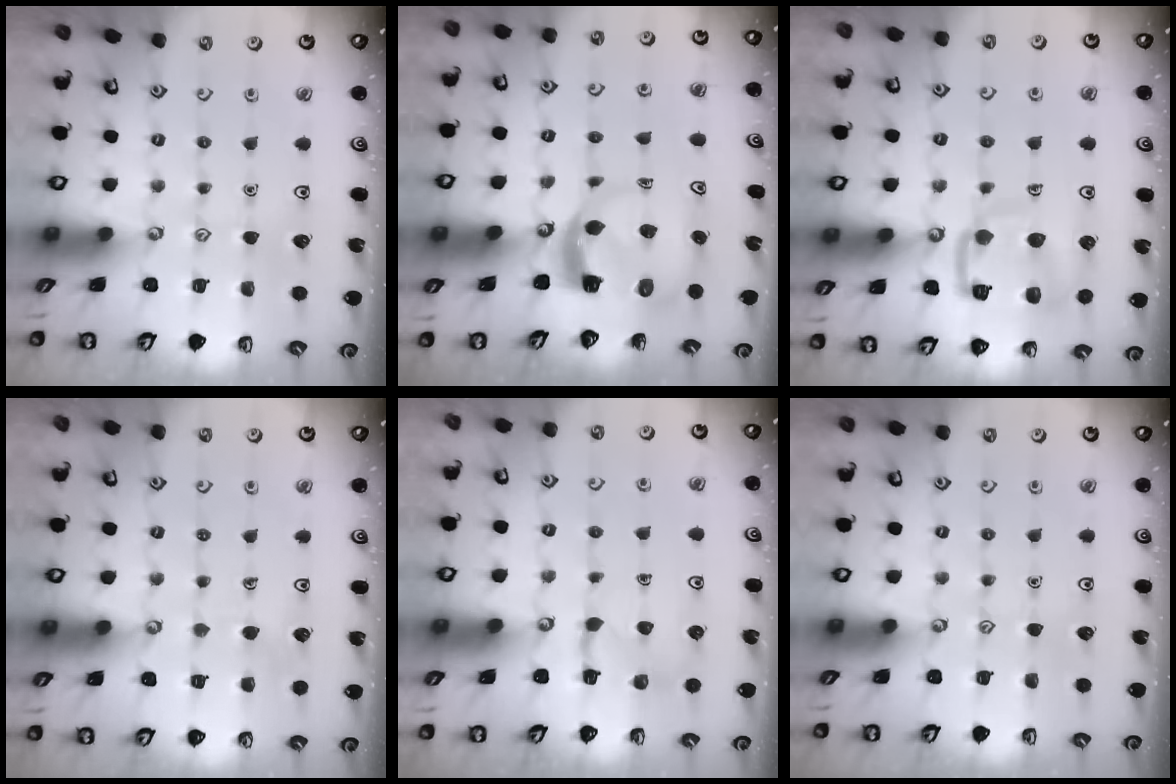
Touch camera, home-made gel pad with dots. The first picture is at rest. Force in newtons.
{"total": 5.0, "press": 5.0, "slide": 0.6}
{"total": 13.2, "press": 13.2, "slide": 1.4}
{"total": 3.4, "press": 3.4, "slide": 0.2}
{"total": 3.5, "press": 3.4, "slide": 0.8}
{"total": 0.0}